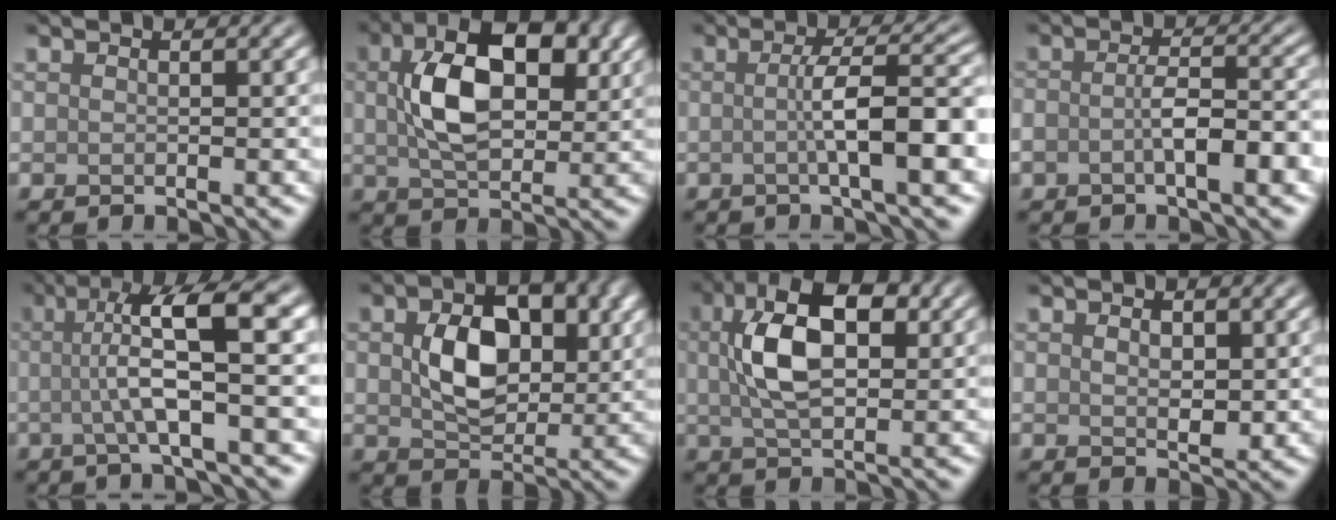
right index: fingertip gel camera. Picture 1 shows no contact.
{"total": 9.2, "force": [2.0, 5.3, 7.2], "torque": [-0.135, 0.010, 0.035]}
{"total": 6.4, "force": [-0.5, 1.2, 6.3], "torque": [-0.095, 0.010, -0.012]}
{"total": 4.6, "force": [-1.6, 1.7, 4.0], "torque": [-0.070, 0.008, -0.033]}
{"total": 7.5, "force": [0.6, 1.3, 7.4], "torque": [-0.117, 0.016, 0.004]}
{"total": 7.2, "force": [1.2, 4.7, 5.3], "torque": [-0.096, -0.002, 0.022]}
{"total": 8.4, "force": [2.0, 4.4, 6.9], "torque": [-0.131, 0.014, 0.030]}
{"total": 2.2, "force": [0.6, 1.3, 1.6], "torque": [-0.025, -0.004, 0.013]}